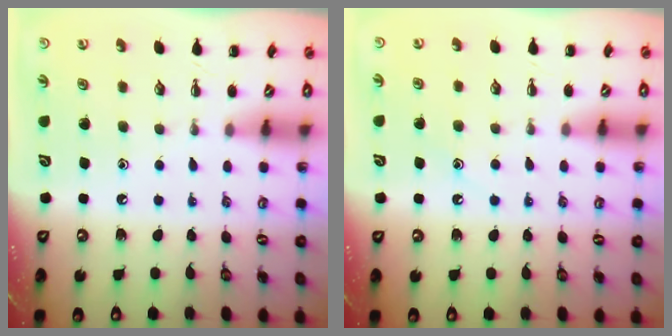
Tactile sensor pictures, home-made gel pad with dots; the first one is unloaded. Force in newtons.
{"total": 7.8, "press": 7.8, "slide": 1.1}